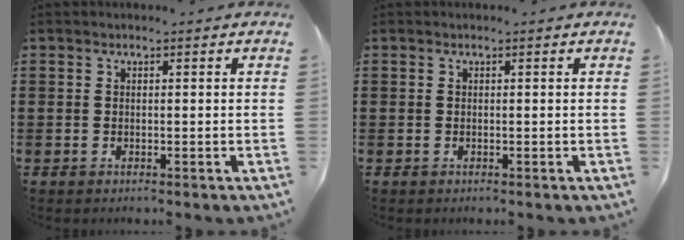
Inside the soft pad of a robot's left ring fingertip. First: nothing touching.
{"total": 0.0}